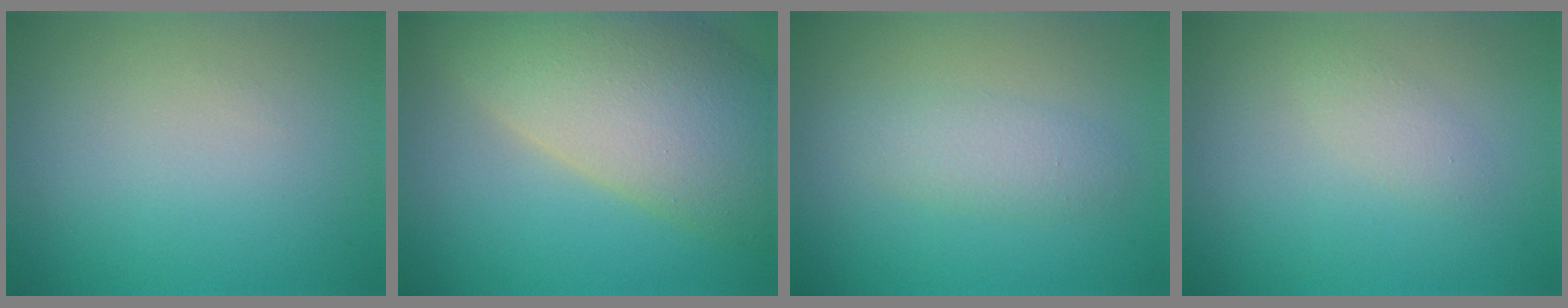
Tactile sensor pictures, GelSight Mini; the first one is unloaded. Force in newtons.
{"total": 13.0, "press": 13.0, "slide": 1.0}
{"total": 2.3, "press": 2.3, "slide": 0.1}
{"total": 1.4, "press": 1.4, "slide": 0.1}